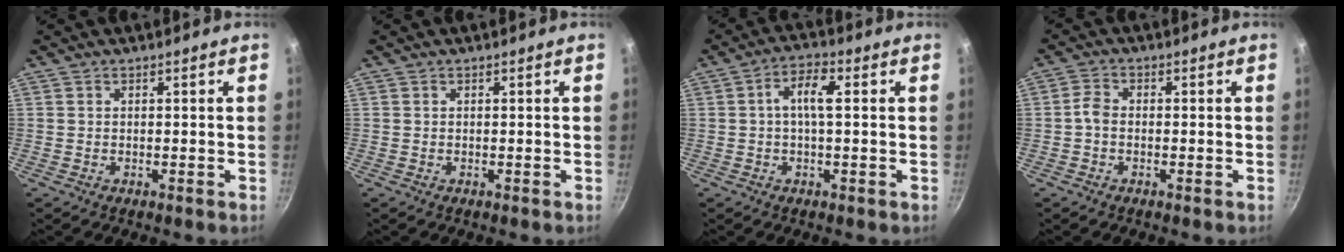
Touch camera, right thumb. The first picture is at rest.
{"total": 0.0}
{"total": 5.5, "force": [0.6, 2.0, 5.1], "torque": [-0.099, 0.018, 0.005]}
{"total": 2.5, "force": [-0.7, 1.6, 1.7], "torque": [-0.037, 0.014, -0.022]}